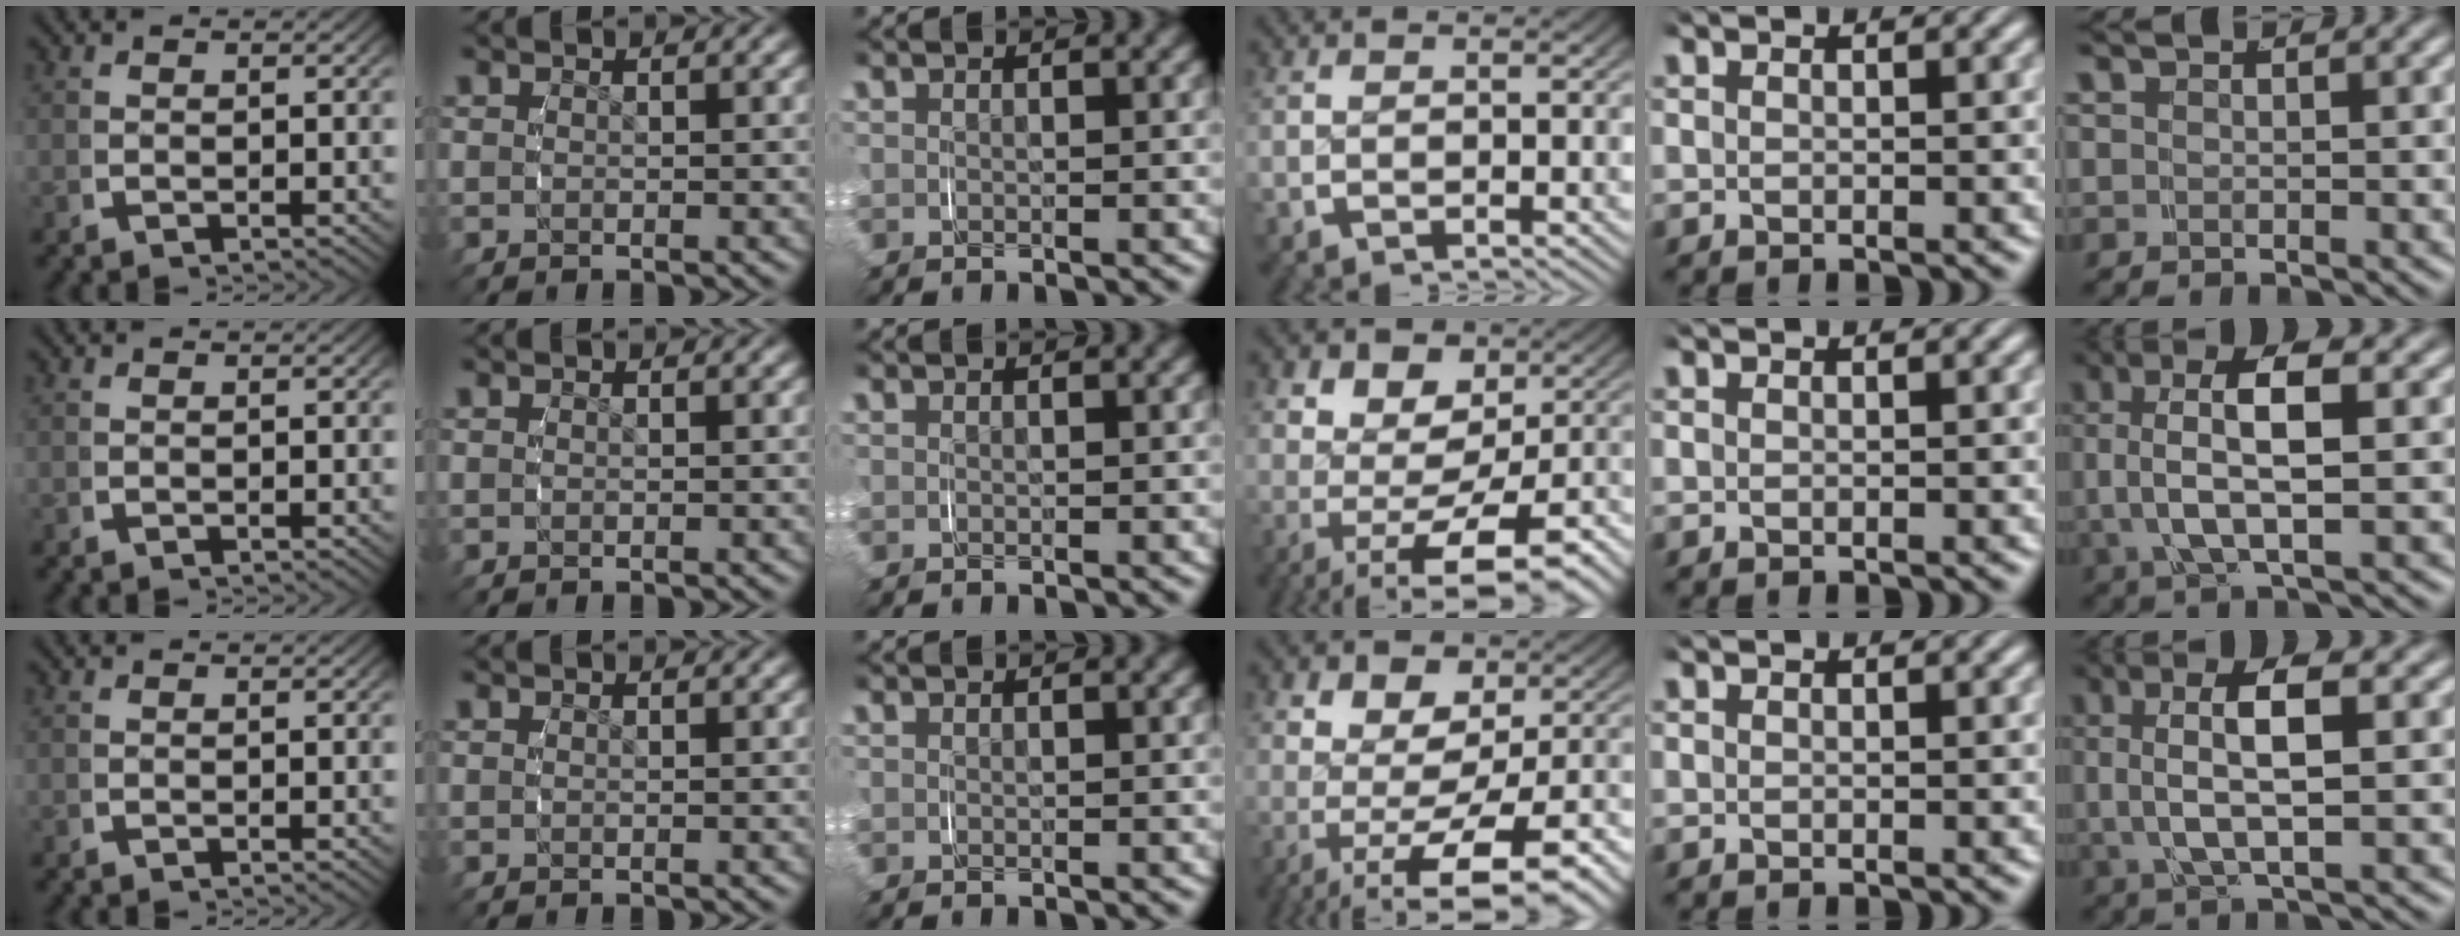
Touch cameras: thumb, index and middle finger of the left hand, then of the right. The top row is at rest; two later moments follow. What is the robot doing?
{"motion": "grasp_and_lifting", "object": "shirt"}